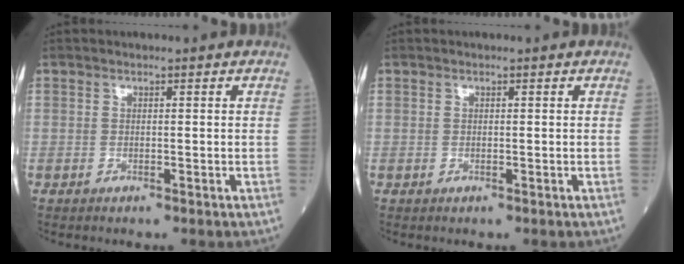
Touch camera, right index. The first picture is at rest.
{"total": 0.0}